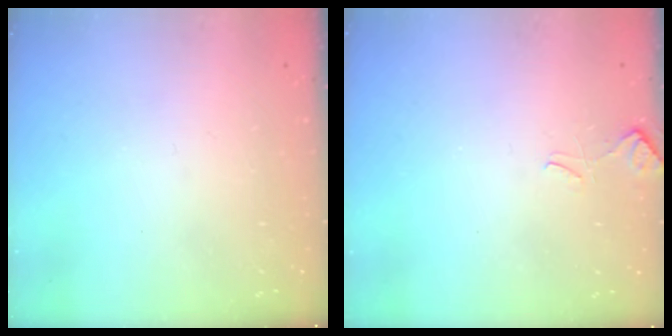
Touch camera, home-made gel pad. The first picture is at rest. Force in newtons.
{"total": 2.6, "press": 2.5, "slide": 0.8}